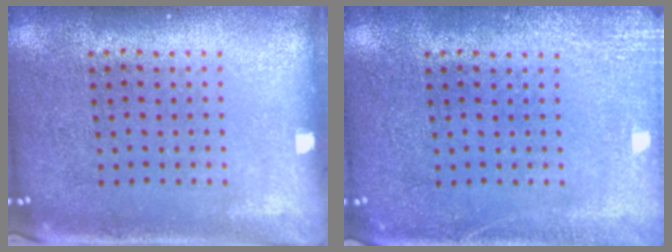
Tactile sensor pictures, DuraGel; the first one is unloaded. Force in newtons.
{"total": 2.3, "press": 2.3, "slide": 0.4}